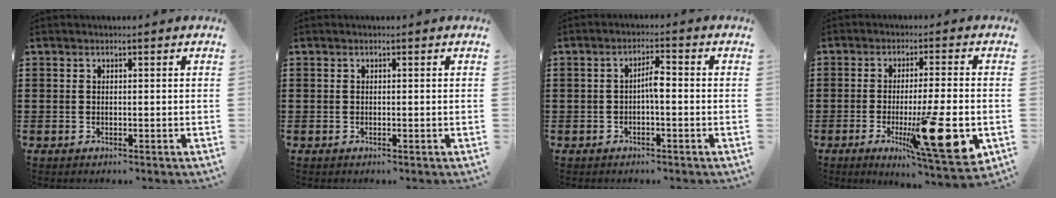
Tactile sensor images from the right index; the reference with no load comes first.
{"total": 0.0}
{"total": 3.0, "force": [-0.5, 0.7, 2.9], "torque": [-0.054, 0.004, -0.011]}
{"total": 14.3, "force": [-3.9, 2.3, 13.5], "torque": [-0.209, -0.017, -0.057]}